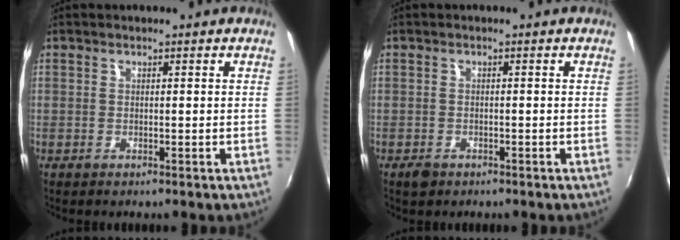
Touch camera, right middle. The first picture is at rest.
{"total": 1.9, "force": [-1.3, 1.2, 0.6], "torque": [-0.015, -0.003, -0.021]}